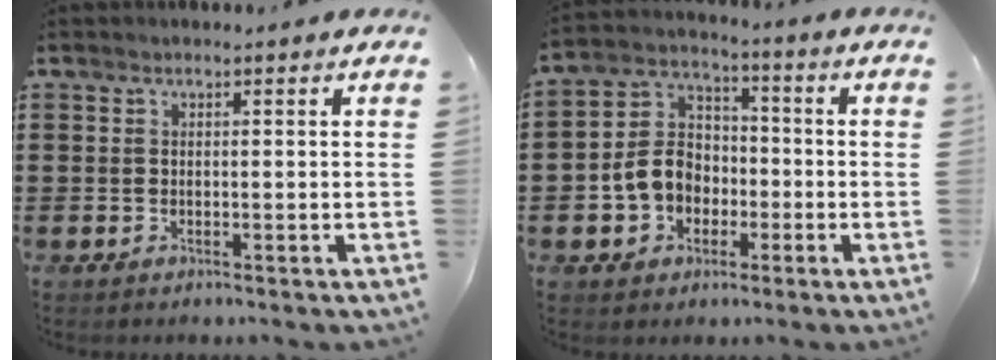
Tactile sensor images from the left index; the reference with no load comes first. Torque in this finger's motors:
{"motor_torque": [0.65, 0.31, 0.60, 0.14]}